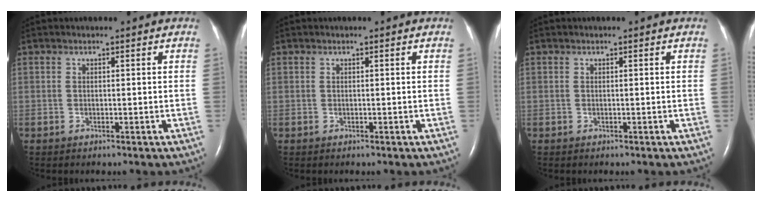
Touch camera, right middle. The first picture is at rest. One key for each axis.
{"total": 0.0}
{"total": 0.0}